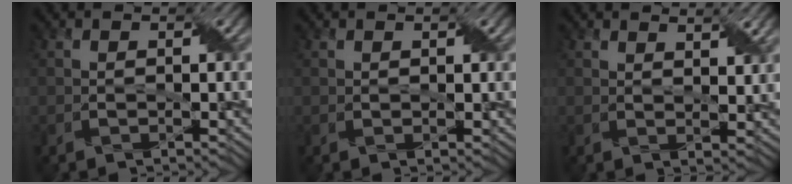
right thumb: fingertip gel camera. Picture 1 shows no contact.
{"total": 0.8, "force": [0.6, -0.5, 0.4], "torque": [-0.005, 0.000, 0.019]}
{"total": 2.4, "force": [1.9, -0.3, 1.4], "torque": [-0.026, -0.004, 0.043]}